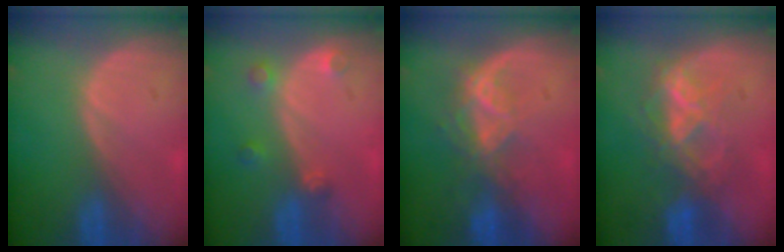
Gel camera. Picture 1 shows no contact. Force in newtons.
{"total": 2.6, "press": 2.6, "slide": 0.5}
{"total": 6.8, "press": 5.8, "slide": 3.5}
{"total": 6.2, "press": 6.2, "slide": 0.8}